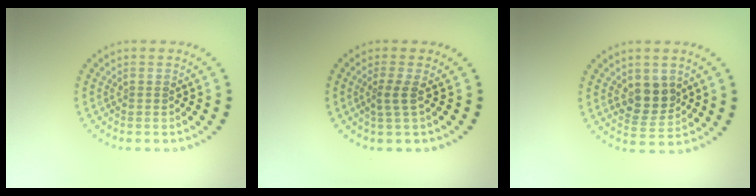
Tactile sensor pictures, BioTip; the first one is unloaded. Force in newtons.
{"total": 1.7, "press": 1.1, "slide": 1.3}
{"total": 3.4, "press": 3.3, "slide": 0.9}